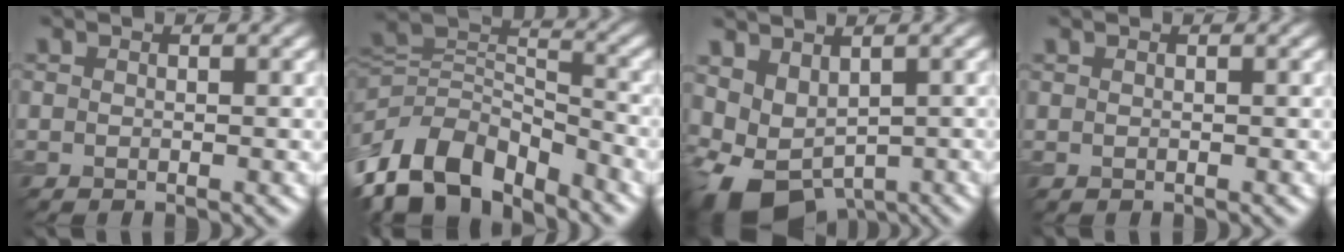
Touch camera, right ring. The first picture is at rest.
{"total": 11.7, "force": [-6.6, 6.8, 7.0], "torque": [-0.131, 0.002, -0.132]}
{"total": 6.7, "force": [-1.2, 4.4, 4.9], "torque": [-0.089, -0.020, -0.006]}
{"total": 0.0}